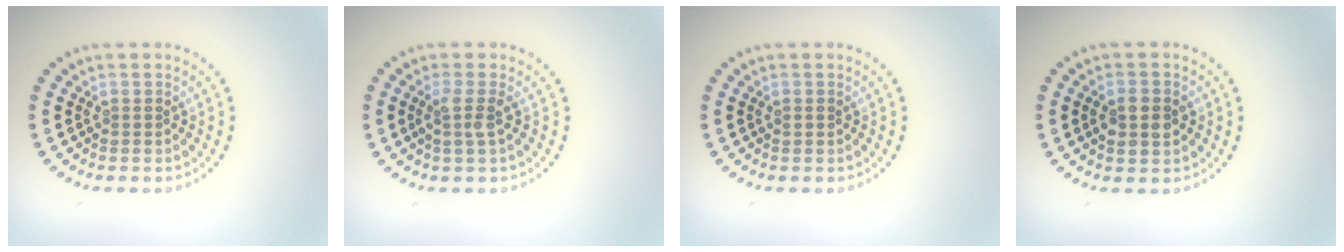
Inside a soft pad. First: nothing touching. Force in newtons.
{"total": 1.8, "press": 1.4, "slide": 1.2}
{"total": 0.6, "press": 0.6, "slide": 0.1}
{"total": 2.8, "press": 2.8, "slide": 0.1}